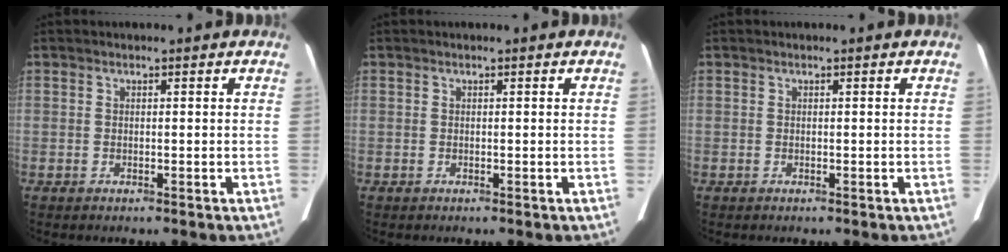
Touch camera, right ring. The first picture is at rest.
{"total": 0.0}
{"total": 0.0}